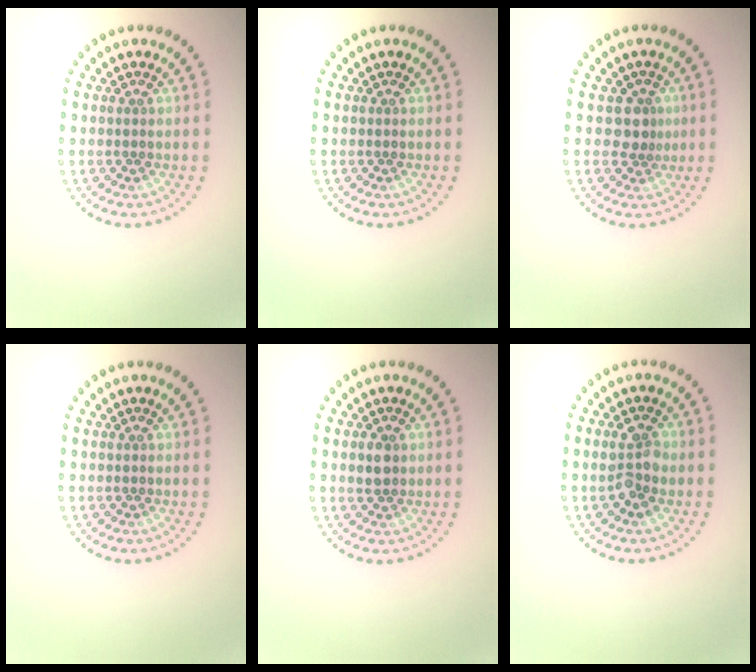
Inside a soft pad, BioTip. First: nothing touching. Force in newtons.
{"total": 0.0}
{"total": 2.2, "press": 1.7, "slide": 1.3}
{"total": 0.0}
{"total": 1.8, "press": 1.8, "slide": 0.4}
{"total": 2.4, "press": 2.4, "slide": 0.1}